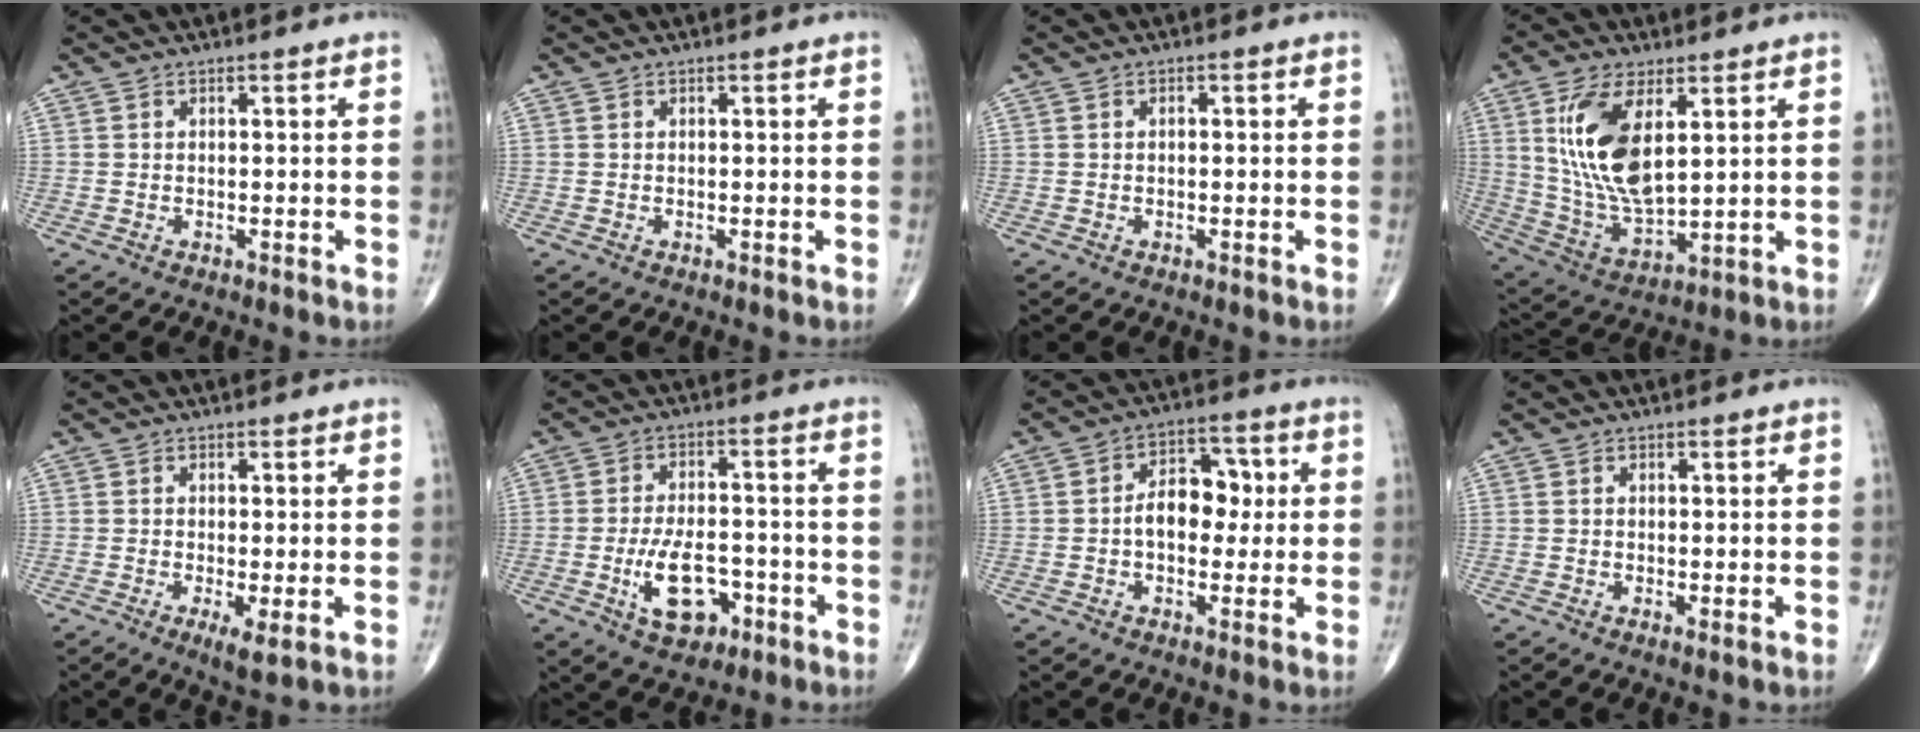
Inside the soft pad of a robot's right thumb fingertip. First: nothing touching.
{"total": 0.0}
{"total": 0.5, "force": [0.0, 0.3, 0.4], "torque": [-0.005, 0.002, -0.002]}
{"total": 15.5, "force": [4.7, 6.9, 13.0], "torque": [-0.259, -0.024, 0.104]}
{"total": 3.5, "force": [-0.9, 0.8, 3.3], "torque": [-0.065, -0.013, -0.018]}
{"total": 10.0, "force": [-3.6, 5.5, 7.5], "torque": [-0.115, 0.017, -0.056]}
{"total": 9.2, "force": [0.1, 6.2, 6.8], "torque": [-0.070, 0.025, -0.007]}
{"total": 0.7, "force": [-0.1, 0.1, 0.6], "torque": [-0.015, -0.004, -0.004]}